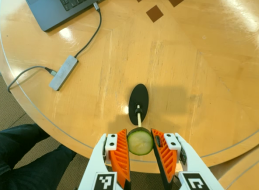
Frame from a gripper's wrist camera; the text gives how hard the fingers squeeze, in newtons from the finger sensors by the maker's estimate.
{"total": 7.7, "left": 7.3, "right": 8.1}